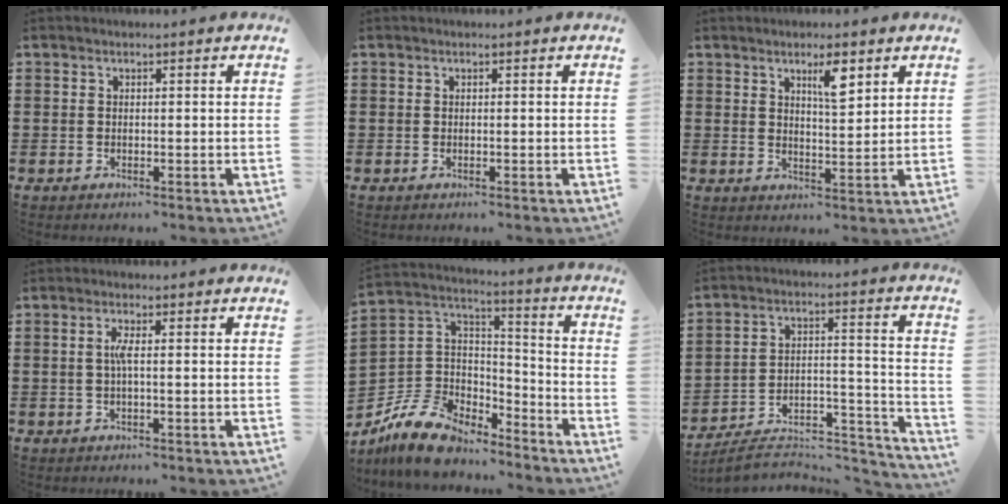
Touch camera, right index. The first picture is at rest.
{"total": 0.0}
{"total": 4.8, "force": [2.7, 1.2, 3.7], "torque": [-0.056, -0.002, 0.041]}
{"total": 2.3, "force": [-0.1, 0.1, 2.2], "torque": [-0.053, -0.004, -0.007]}
{"total": 10.4, "force": [-8.5, 5.0, 3.1], "torque": [-0.099, 0.019, -0.171]}
{"total": 7.5, "force": [-6.4, 2.5, 3.0], "torque": [-0.046, 0.015, -0.120]}